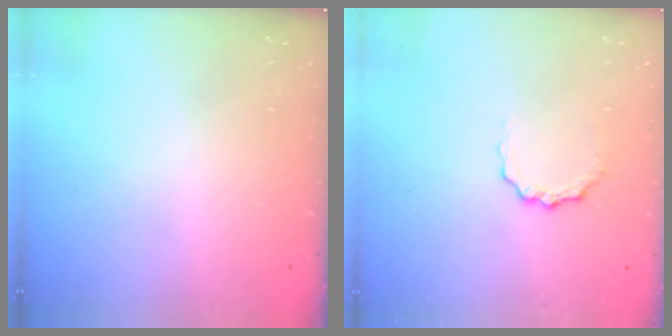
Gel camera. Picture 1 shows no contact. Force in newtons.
{"total": 4.7, "press": 4.7, "slide": 0.5}